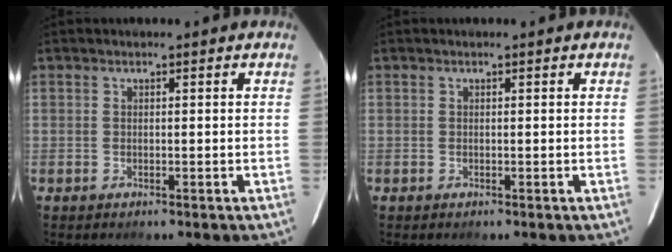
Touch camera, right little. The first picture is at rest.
{"total": 0.0}